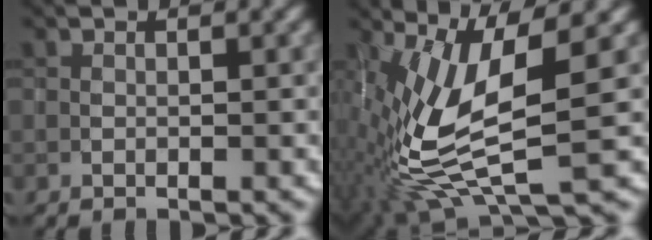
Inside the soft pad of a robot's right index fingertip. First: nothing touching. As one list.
[{"total": 10.7, "force": [-0.5, 3.7, 10.0], "torque": [-0.223, -0.013, -0.009]}]